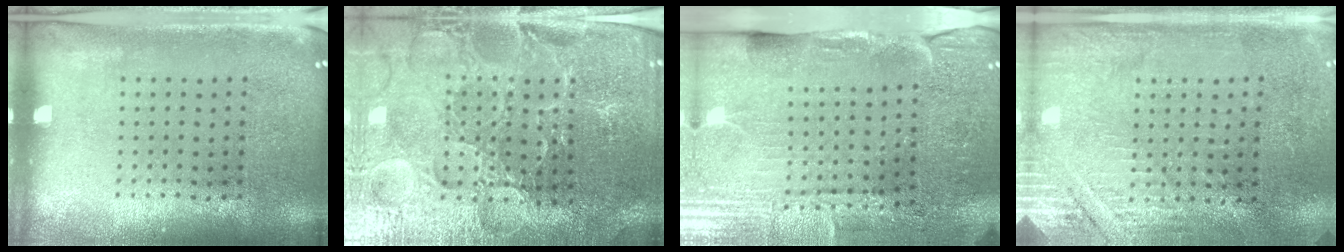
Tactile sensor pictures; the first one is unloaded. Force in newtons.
{"total": 3.8, "press": 3.7, "slide": 0.6}
{"total": 3.6, "press": 3.5, "slide": 0.7}
{"total": 2.8, "press": 2.7, "slide": 0.9}